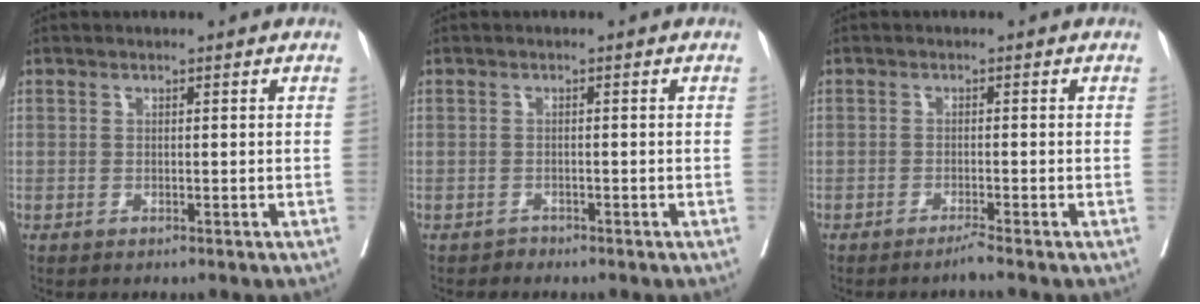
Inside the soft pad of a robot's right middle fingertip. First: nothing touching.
{"total": 0.7, "force": [-0.6, 0.2, -0.2], "torque": [0.002, -0.001, -0.013]}
{"total": 1.4, "force": [-1.1, -0.4, 0.7], "torque": [-0.010, 0.000, -0.022]}